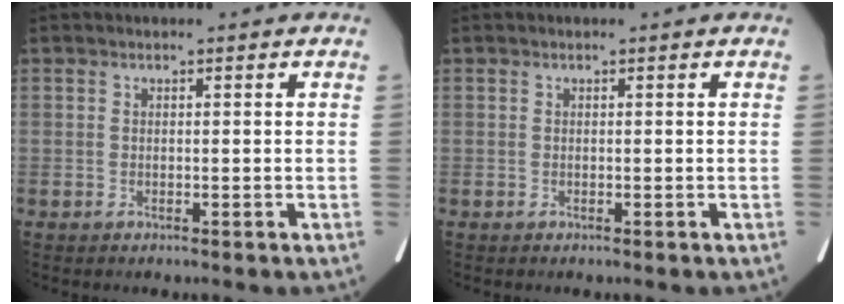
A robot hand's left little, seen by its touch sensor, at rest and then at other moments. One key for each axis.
{"total": 0.0}